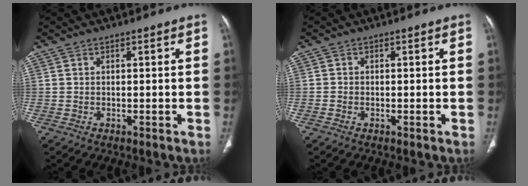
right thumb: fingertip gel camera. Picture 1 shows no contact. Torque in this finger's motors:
{"motor_torque": [-0.31, -0.03, -0.47, 0.34, -0.06]}